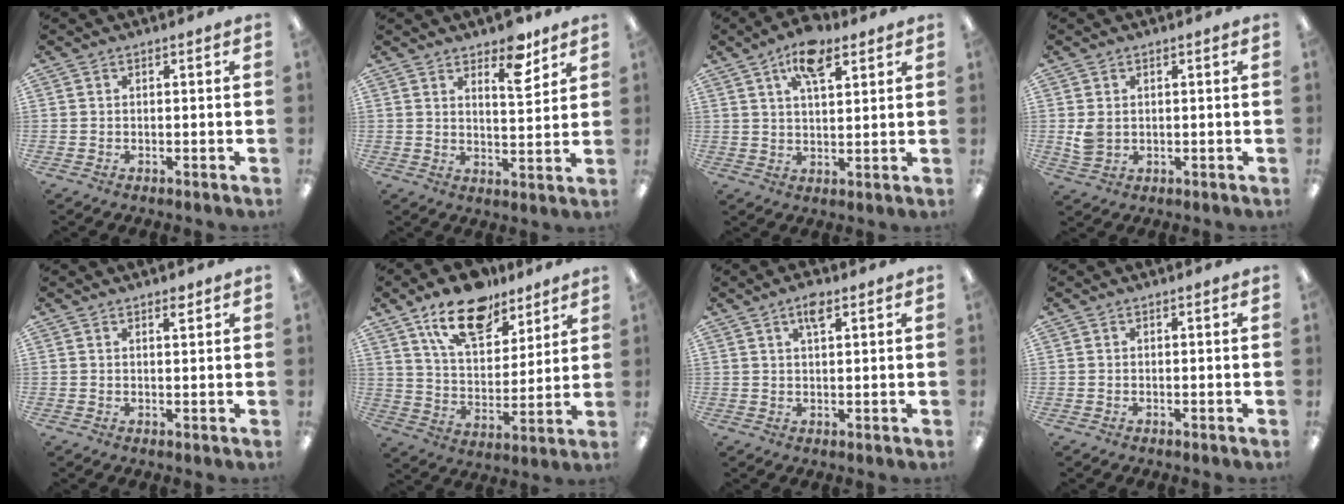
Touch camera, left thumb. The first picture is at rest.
{"total": 9.0, "force": [6.6, 3.6, 5.0], "torque": [-0.052, -0.042, 0.107]}
{"total": 10.0, "force": [6.0, 4.2, 6.9], "torque": [-0.112, -0.019, 0.104]}
{"total": 3.7, "force": [0.7, 2.7, 2.4], "torque": [-0.045, -0.002, 0.011]}
{"total": 1.7, "force": [1.5, 0.4, 0.8], "torque": [-0.010, -0.005, 0.025]}
{"total": 16.4, "force": [11.6, 7.9, 8.4], "torque": [-0.133, -0.056, 0.204]}
{"total": 4.0, "force": [2.4, 1.4, 2.9], "torque": [-0.057, 0.002, 0.040]}
{"total": 0.0}